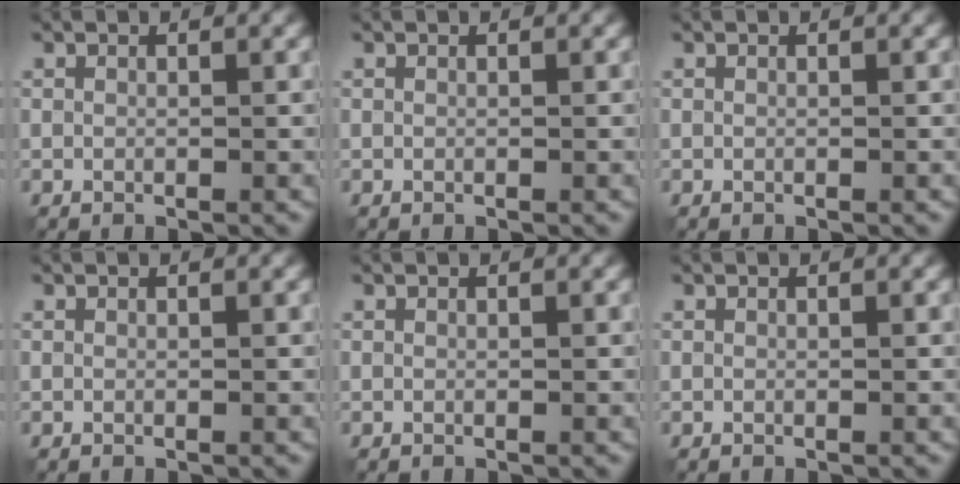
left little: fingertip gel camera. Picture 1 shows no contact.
{"total": 0.0}
{"total": 0.0}
{"total": 0.0}
{"total": 0.0}
{"total": 0.0}